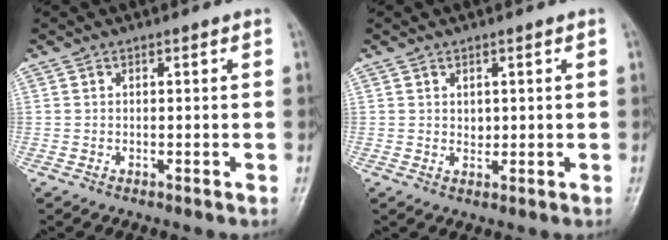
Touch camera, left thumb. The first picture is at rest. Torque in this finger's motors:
{"motor_torque": [-0.17, -0.01, 0.03, -0.02, 0.00]}